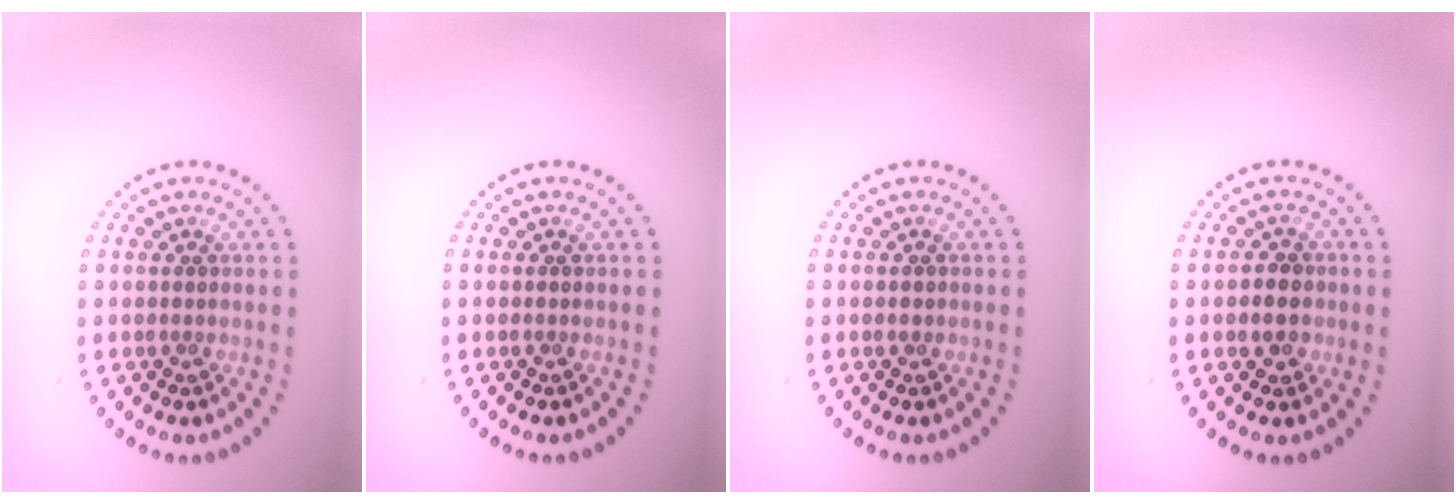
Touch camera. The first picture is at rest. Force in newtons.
{"total": 0.0}
{"total": 0.7, "press": 0.7, "slide": 0.0}
{"total": 2.0, "press": 1.9, "slide": 0.5}